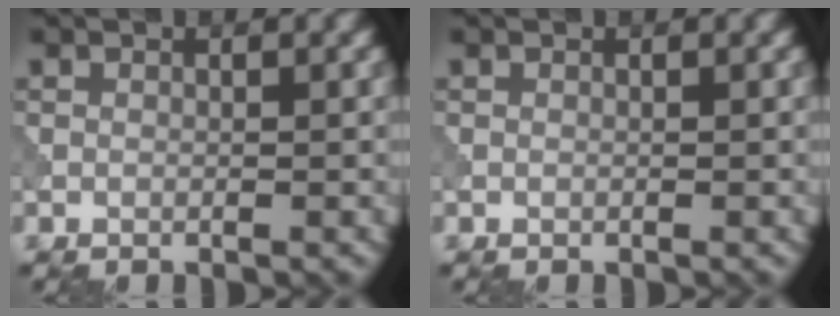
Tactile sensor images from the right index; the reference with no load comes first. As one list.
[{"total": 0.0}]